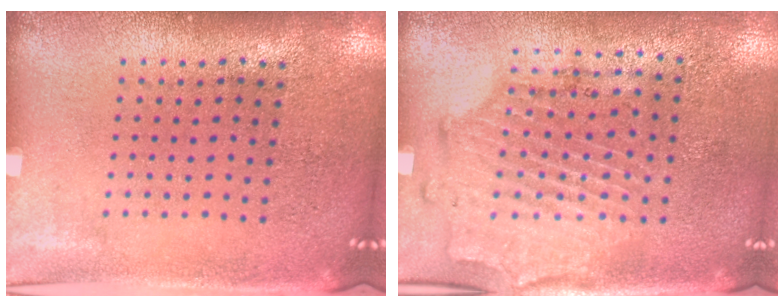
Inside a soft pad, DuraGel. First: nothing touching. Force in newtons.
{"total": 1.7, "press": 1.4, "slide": 0.9}